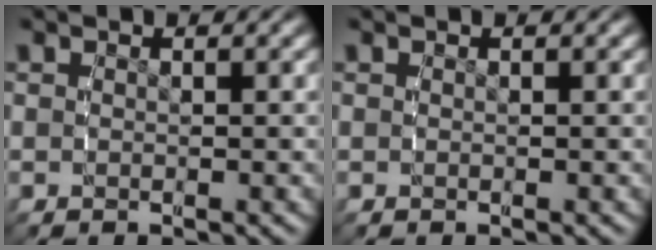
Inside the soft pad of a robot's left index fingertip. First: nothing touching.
{"total": 0.0}